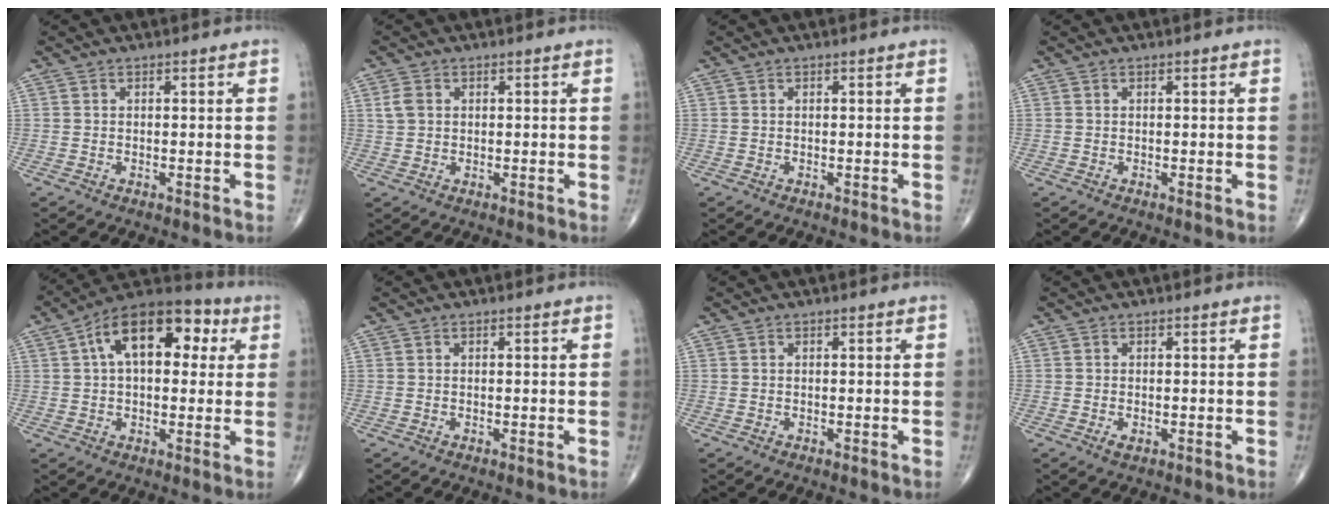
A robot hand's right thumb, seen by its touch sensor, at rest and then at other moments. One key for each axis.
{"total": 2.6, "fx": 0.7, "fy": 2.0, "fz": 1.5, "tx": -0.031, "ty": 0.004, "tz": 0.015}
{"total": 0.0}
{"total": 0.0}
{"total": 16.5, "fx": 4.6, "fy": 9.3, "fz": 12.9, "tx": -0.172, "ty": 0.030, "tz": 0.062}
{"total": 0.0}
{"total": 0.0}
{"total": 1.1, "fx": -0.4, "fy": 0.5, "fz": 0.9, "tx": -0.016, "ty": -0.004, "tz": -0.007}